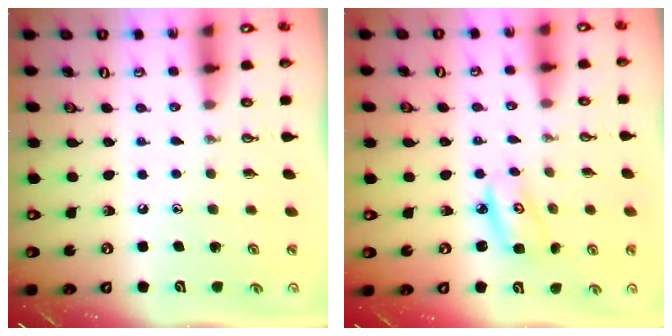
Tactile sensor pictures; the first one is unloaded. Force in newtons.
{"total": 4.3, "press": 4.3, "slide": 0.3}